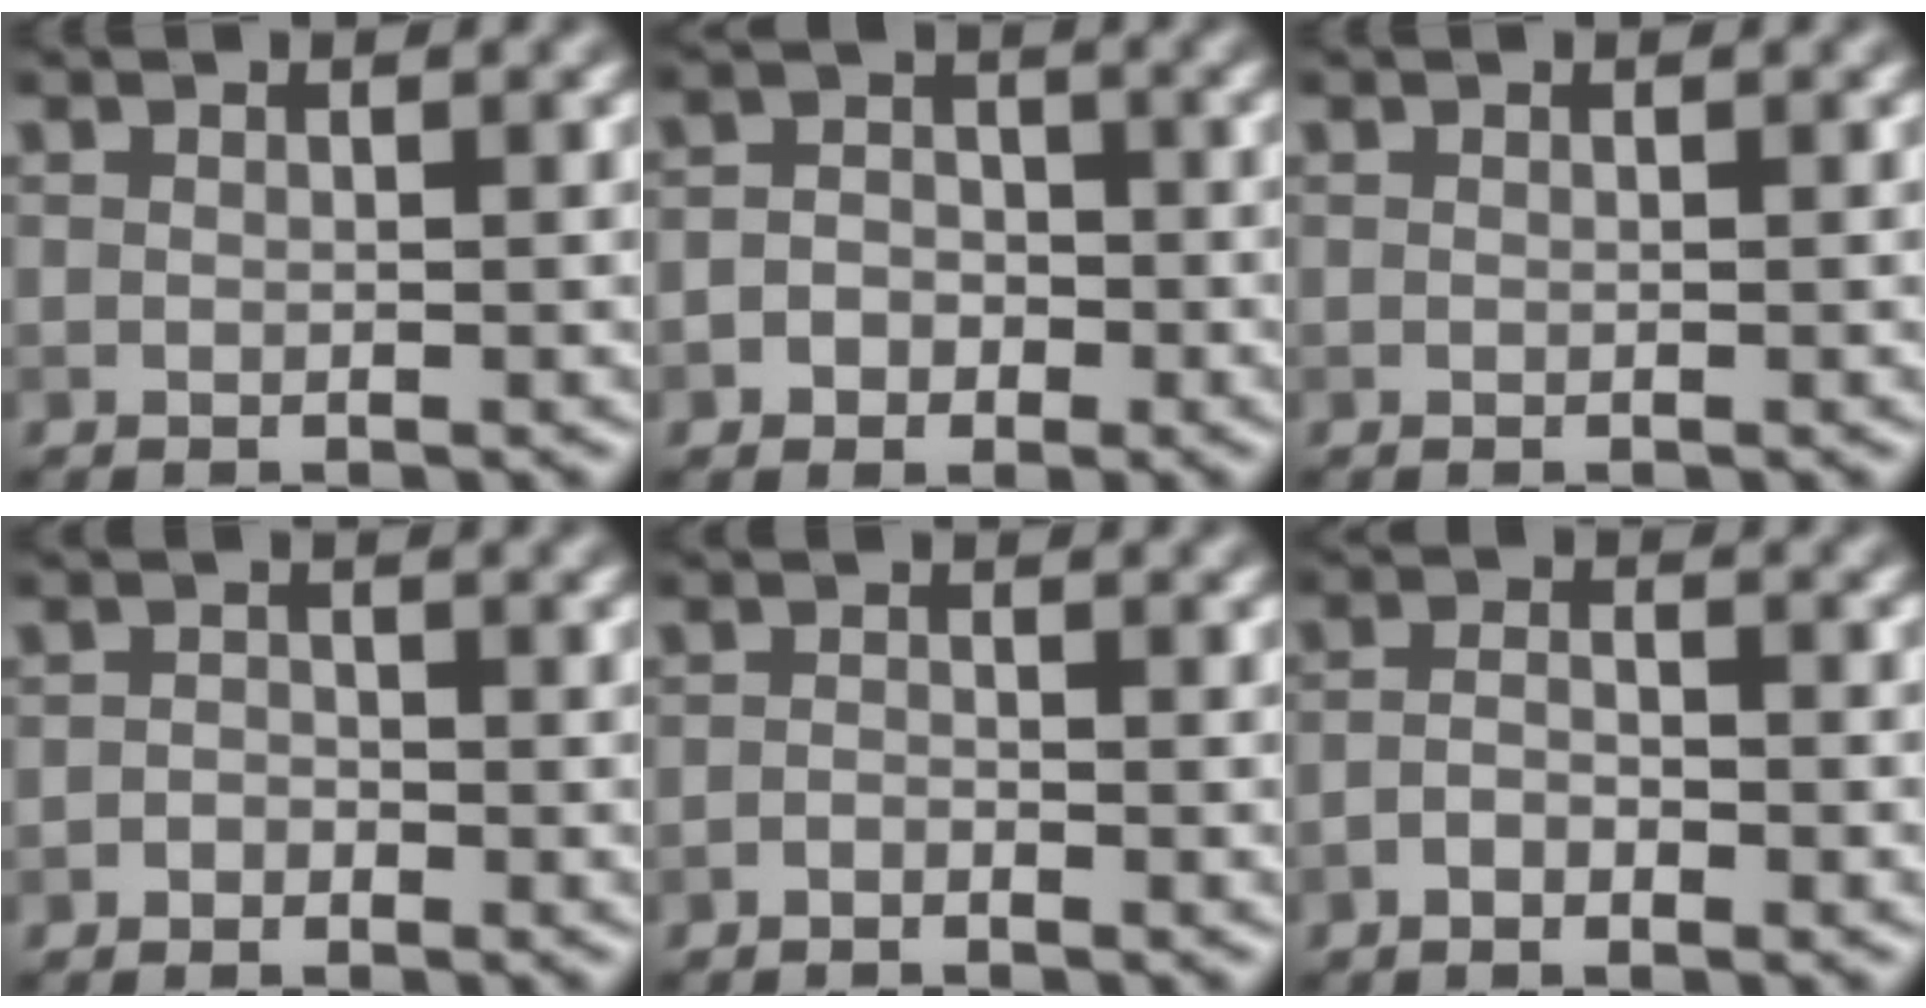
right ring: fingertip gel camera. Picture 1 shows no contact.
{"total": 3.0, "force": [-1.1, 2.6, 1.2], "torque": [0.006, 0.003, -0.032]}
{"total": 0.0}
{"total": 1.1, "force": [-0.7, 0.8, 0.3], "torque": [-0.003, 0.002, -0.015]}
{"total": 0.8, "force": [-0.7, 0.2, 0.3], "torque": [-0.006, 0.001, -0.017]}
{"total": 2.5, "force": [-1.3, 1.1, 1.9], "torque": [-0.034, 0.002, -0.029]}